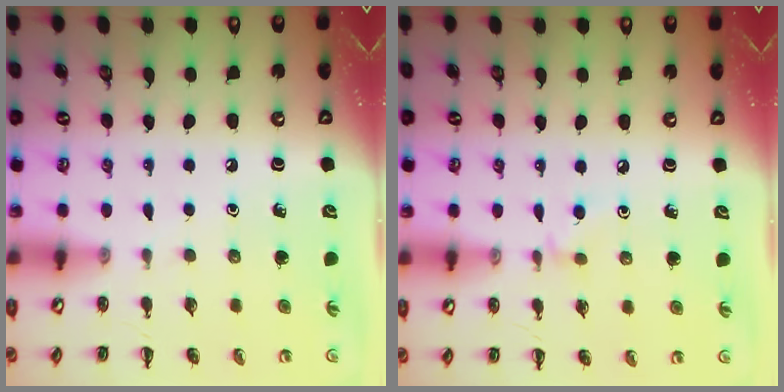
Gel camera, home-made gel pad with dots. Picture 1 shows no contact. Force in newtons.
{"total": 3.9, "press": 3.7, "slide": 1.2}